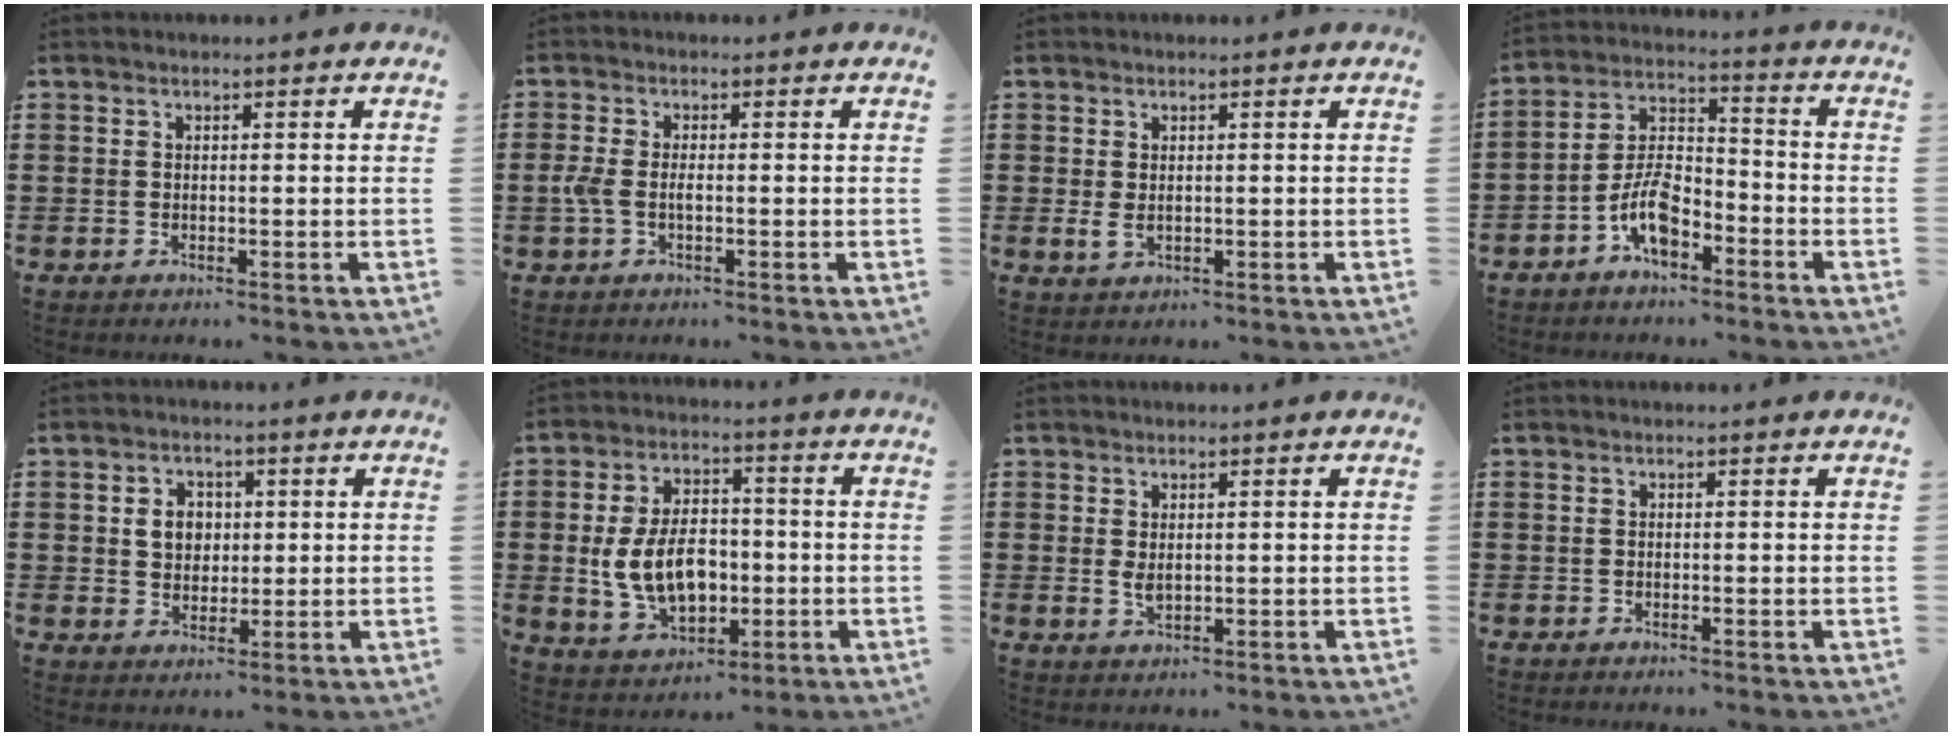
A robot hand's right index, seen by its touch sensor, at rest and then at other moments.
{"total": 2.4, "force": [-0.6, 0.9, 2.1], "torque": [-0.053, -0.004, -0.016]}
{"total": 1.8, "force": [0.0, 1.0, 1.5], "torque": [-0.037, -0.001, -0.001]}
{"total": 7.6, "force": [-4.3, 3.4, 5.2], "torque": [-0.115, 0.007, -0.081]}
{"total": 4.1, "force": [0.7, 3.5, 2.1], "torque": [-0.046, 0.011, 0.007]}
{"total": 10.0, "force": [-1.2, 6.5, 7.6], "torque": [-0.147, 0.006, -0.024]}
{"total": 1.8, "force": [0.4, 0.8, 1.5], "torque": [-0.031, 0.001, 0.007]}
{"total": 0.0}